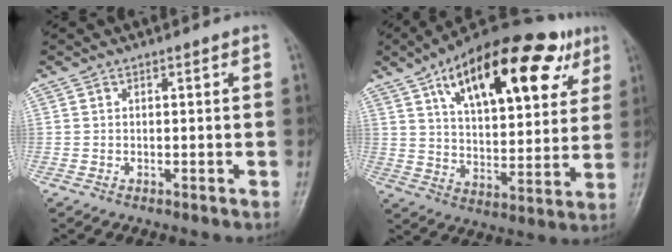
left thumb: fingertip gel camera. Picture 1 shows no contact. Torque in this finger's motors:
{"motor_torque": [1.74, 1.84, 1.81, -0.96, 0.44]}